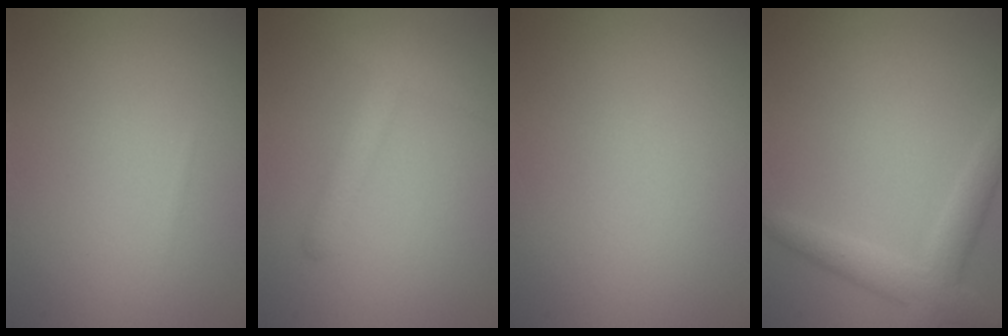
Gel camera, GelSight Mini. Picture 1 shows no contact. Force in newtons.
{"total": 2.4, "press": 2.4, "slide": 0.1}
{"total": 0.0}
{"total": 3.5, "press": 3.5, "slide": 0.1}